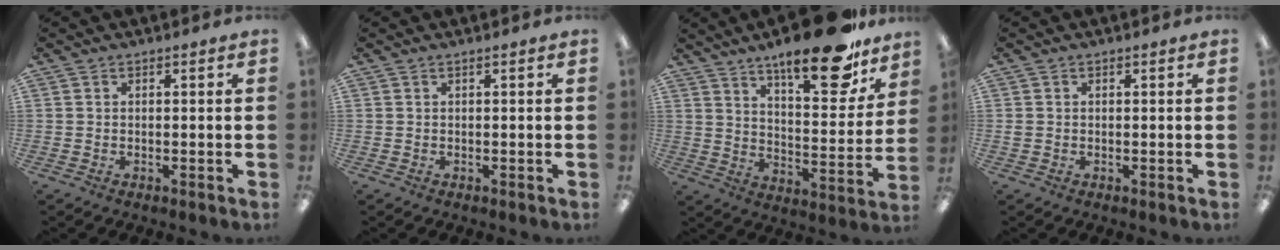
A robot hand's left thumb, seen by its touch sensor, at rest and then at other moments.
{"total": 0.0}
{"total": 20.3, "force": [15.1, 6.2, 12.1], "torque": [-0.176, -0.095, 0.245]}
{"total": 0.7, "force": [0.0, 0.6, -0.2], "torque": [0.003, 0.006, -0.001]}